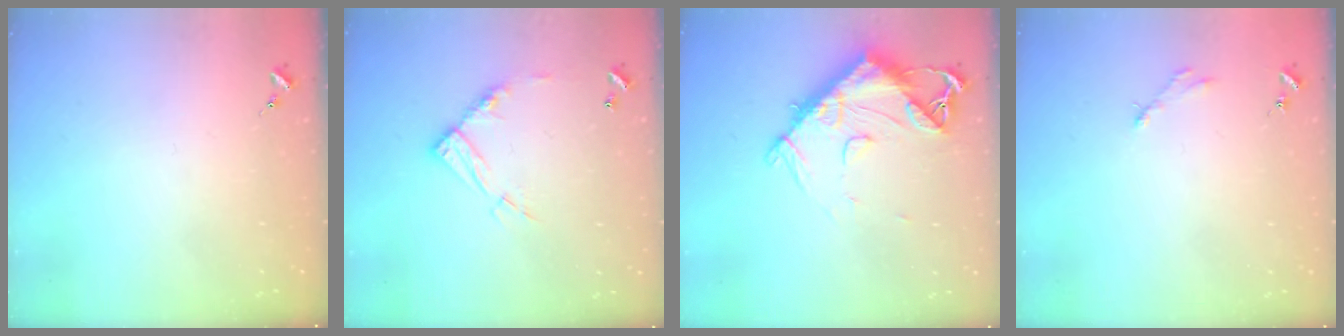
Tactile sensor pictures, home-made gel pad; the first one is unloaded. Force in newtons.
{"total": 12.2, "press": 12.1, "slide": 0.9}
{"total": 13.6, "press": 13.5, "slide": 1.4}
{"total": 2.5, "press": 2.5, "slide": 0.3}